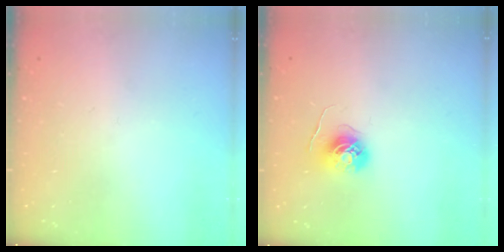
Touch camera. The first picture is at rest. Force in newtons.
{"total": 5.9, "press": 5.9, "slide": 0.3}